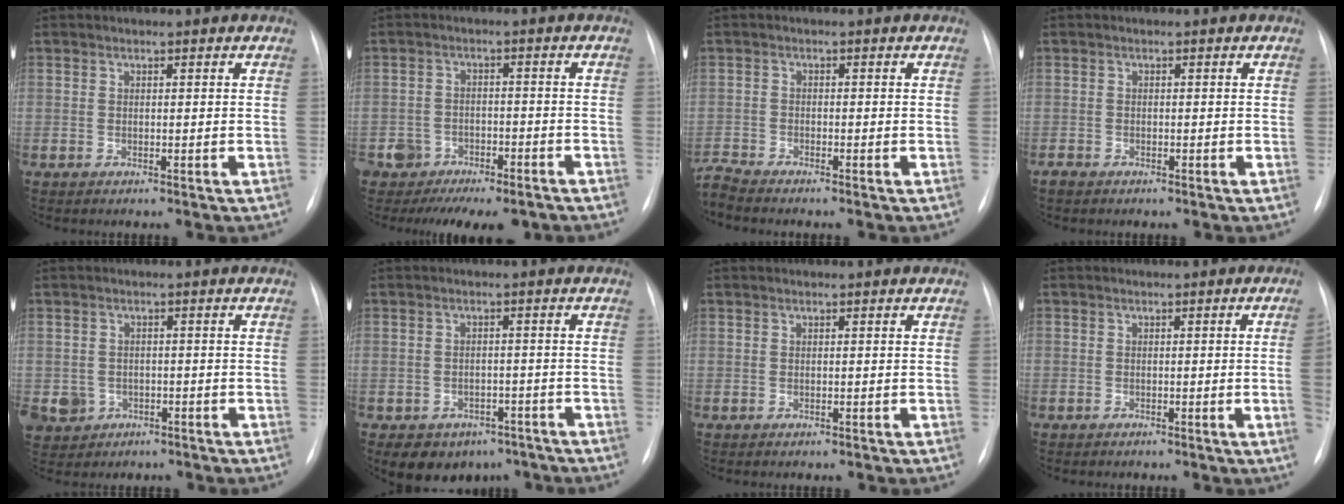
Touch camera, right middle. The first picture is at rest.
{"total": 8.9, "force": [-7.2, 4.8, 2.3], "torque": [-0.024, 0.028, -0.098]}
{"total": 2.9, "force": [-2.9, -0.6, 0.2], "torque": [-0.014, -0.019, -0.058]}
{"total": 0.9, "force": [-0.7, 0.4, 0.3], "torque": [-0.009, -0.001, -0.015]}
{"total": 5.9, "force": [-2.3, 5.4, 1.0], "torque": [-0.032, 0.007, -0.025]}
{"total": 7.1, "force": [-4.7, 5.1, 1.7], "torque": [-0.019, 0.017, -0.056]}
{"total": 0.0}
{"total": 2.5, "force": [-0.5, -0.6, 2.4], "torque": [-0.031, -0.001, -0.007]}